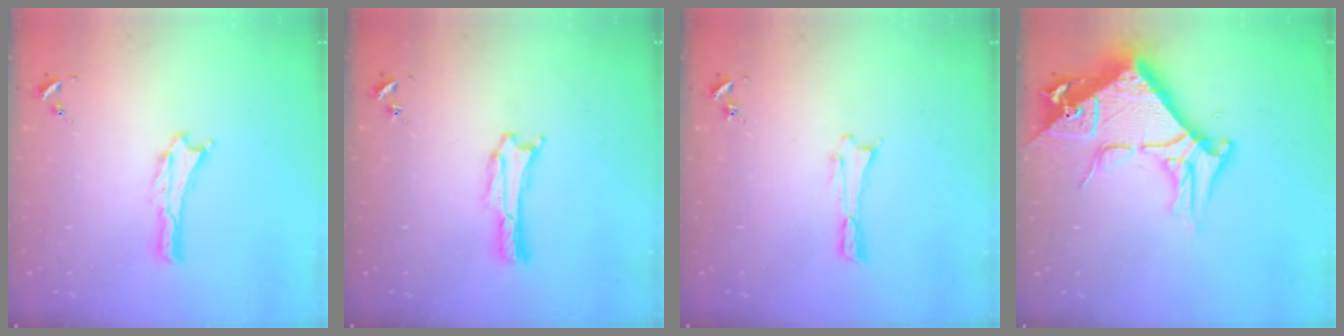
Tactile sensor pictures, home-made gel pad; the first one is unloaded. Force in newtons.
{"total": 1.1, "press": 1.1, "slide": 0.0}
{"total": 0.0}
{"total": 12.0, "press": 11.9, "slide": 1.4}